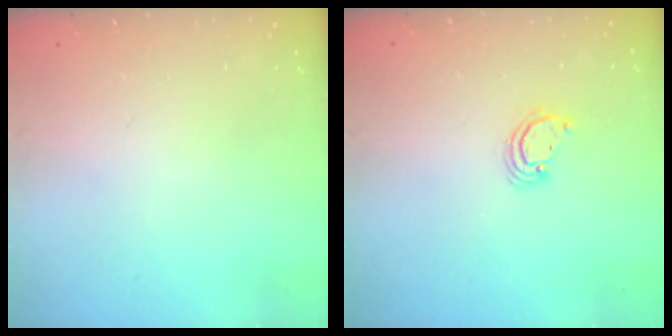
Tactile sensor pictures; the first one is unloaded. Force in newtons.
{"total": 2.7, "press": 2.7, "slide": 0.2}